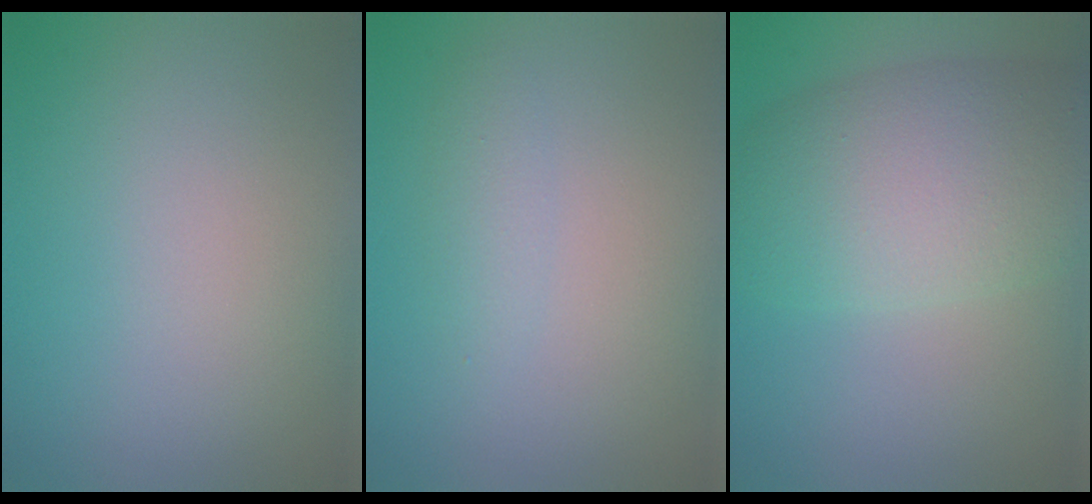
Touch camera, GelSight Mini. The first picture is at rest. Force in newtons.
{"total": 1.4, "press": 1.4, "slide": 0.1}
{"total": 8.8, "press": 8.8, "slide": 0.5}